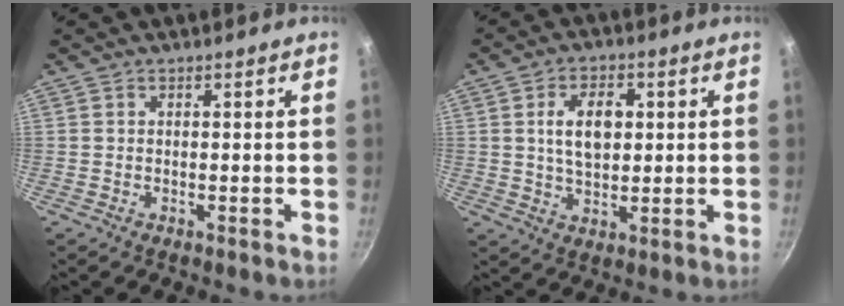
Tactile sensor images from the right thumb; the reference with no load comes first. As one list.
[{"total": 8.5, "force": [1.5, 5.3, 6.4], "torque": [-0.093, -0.001, 0.025]}]